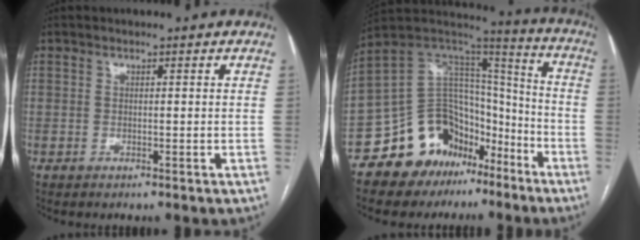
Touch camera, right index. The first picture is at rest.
{"total": 17.3, "force": [-11.0, 11.2, 7.2], "torque": [-0.106, 0.094, -0.180]}